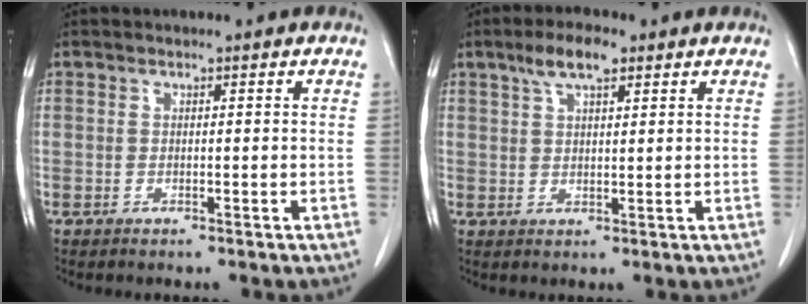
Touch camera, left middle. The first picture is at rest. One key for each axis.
{"total": 5.1, "fx": 3.2, "fy": 1.4, "fz": 3.7, "tx": -0.076, "ty": 0.012, "tz": 0.057}